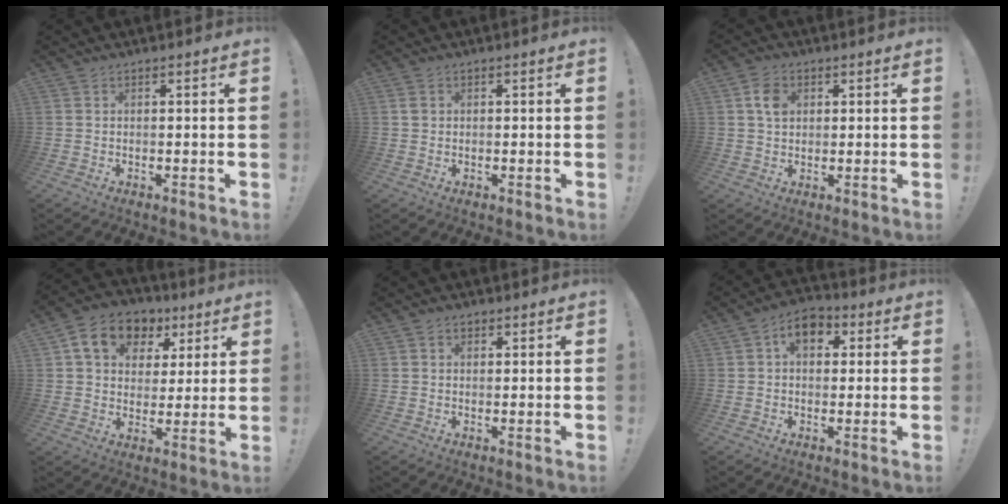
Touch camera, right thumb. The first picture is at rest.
{"total": 1.2, "force": [0.4, 1.0, 0.4], "torque": [0.001, 0.001, 0.005]}
{"total": 5.9, "force": [1.8, 4.7, 3.1], "torque": [-0.044, 0.005, 0.033]}
{"total": 13.1, "force": [6.2, 9.8, 6.1], "torque": [-0.096, -0.016, 0.119]}
{"total": 1.2, "force": [0.5, 1.0, 0.4], "torque": [0.002, -0.001, 0.007]}
{"total": 7.6, "force": [2.2, 5.4, 4.9], "torque": [-0.075, 0.006, 0.039]}